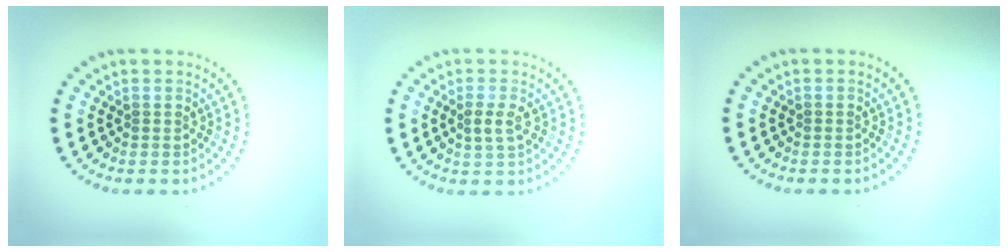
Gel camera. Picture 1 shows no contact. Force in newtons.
{"total": 1.8, "press": 1.8, "slide": 0.5}
{"total": 0.0}